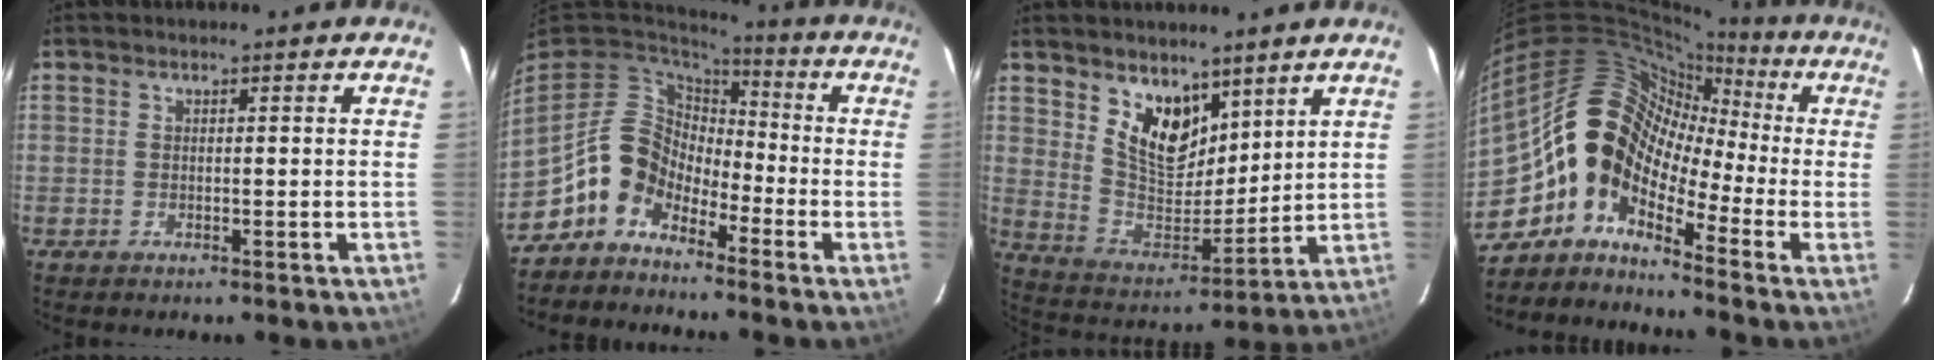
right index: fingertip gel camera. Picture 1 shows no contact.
{"total": 10.1, "force": [-6.5, 6.9, 3.4], "torque": [-0.074, 0.032, -0.134]}
{"total": 11.7, "force": [7.5, 6.5, 6.1], "torque": [-0.106, -0.013, 0.149]}
{"total": 12.5, "force": [-4.8, 8.5, 7.7], "torque": [-0.125, 0.020, -0.118]}